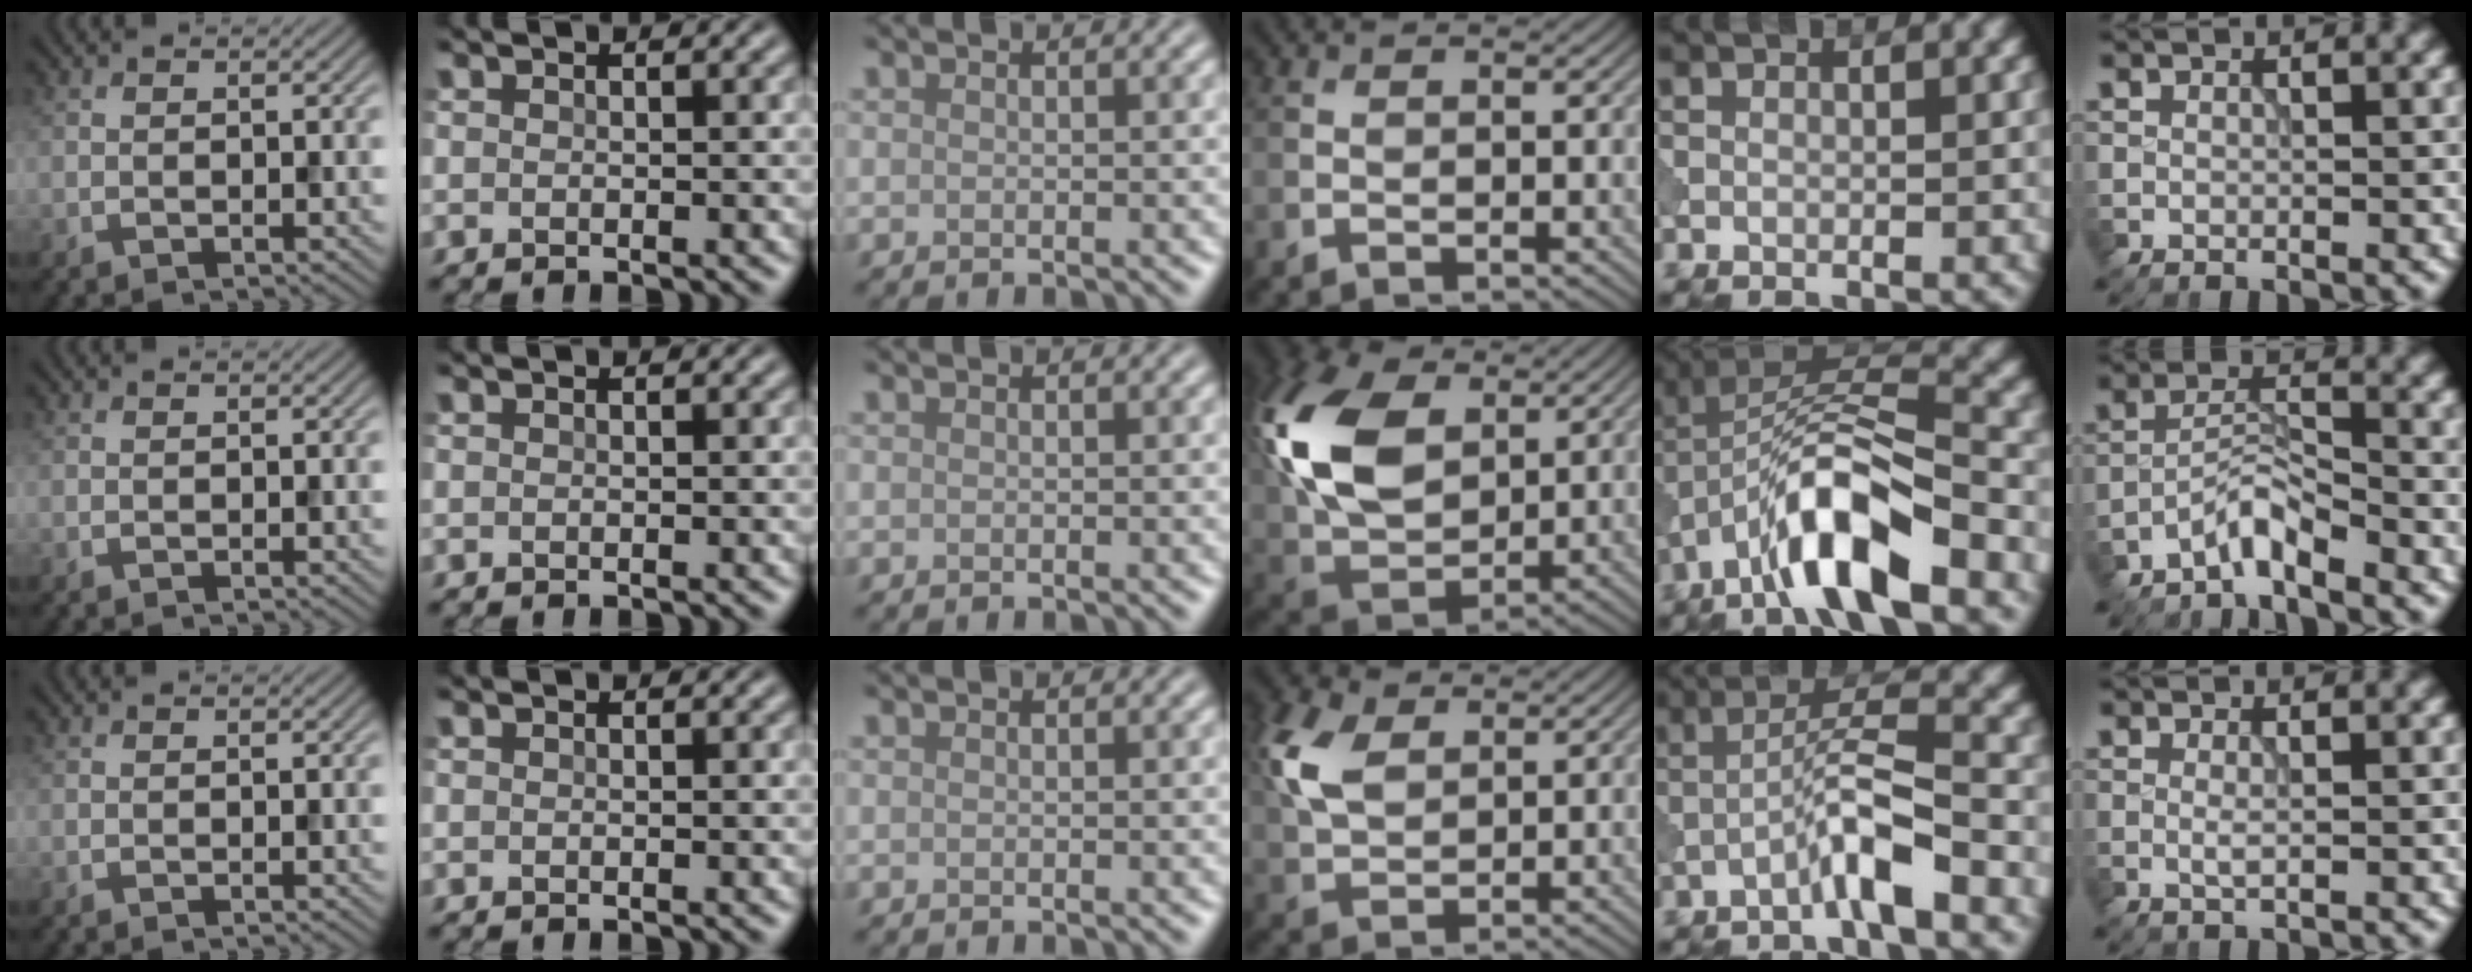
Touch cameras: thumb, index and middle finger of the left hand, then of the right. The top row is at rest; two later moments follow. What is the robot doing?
{"motion": "wipe", "object": "makeup brush"}